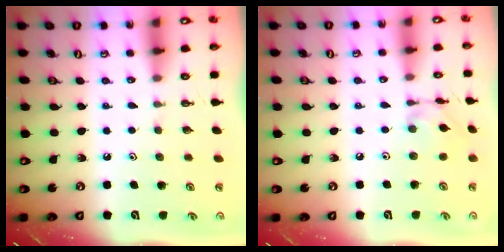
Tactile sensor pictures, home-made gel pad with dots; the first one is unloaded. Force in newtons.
{"total": 4.6, "press": 4.6, "slide": 0.4}